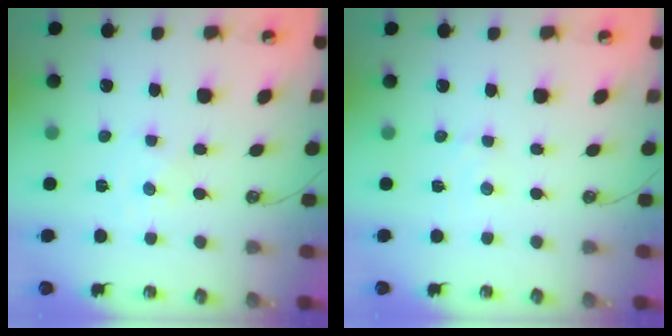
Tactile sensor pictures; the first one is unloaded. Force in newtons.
{"total": 2.3, "press": 2.3, "slide": 0.4}